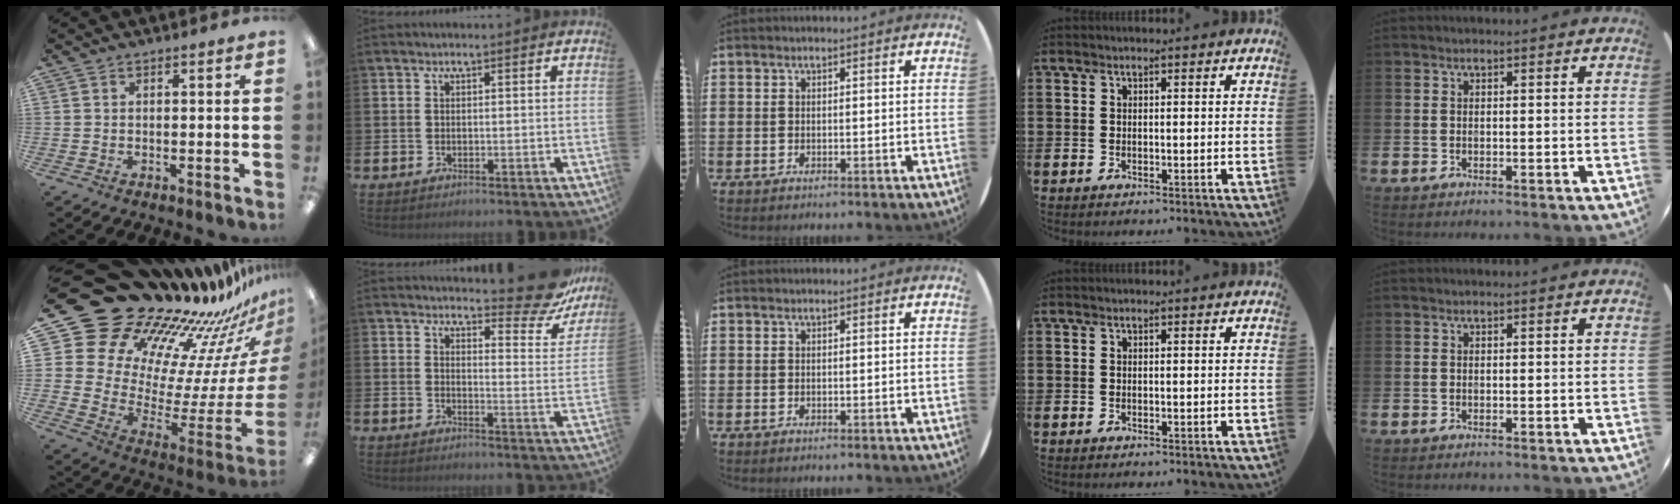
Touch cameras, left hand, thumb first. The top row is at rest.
{"thumb": {"total": 29.4, "force": [24.8, 12.8, 9.4], "torque": [-0.107, -0.248, 0.488]}, "index": {"total": 7.4, "force": [6.8, 1.9, 2.2], "torque": [-0.022, -0.054, 0.115]}}